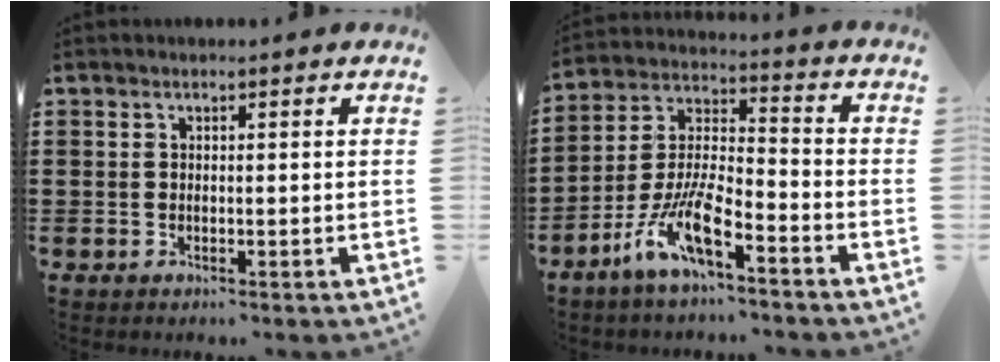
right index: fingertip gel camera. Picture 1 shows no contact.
{"total": 9.8, "force": [-6.7, 2.6, 6.7], "torque": [-0.155, -0.003, -0.132]}